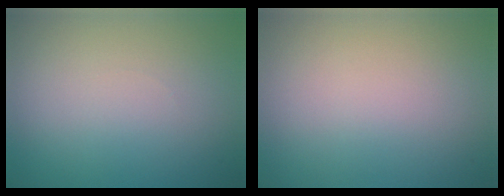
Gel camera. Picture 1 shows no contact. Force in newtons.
{"total": 0.0}